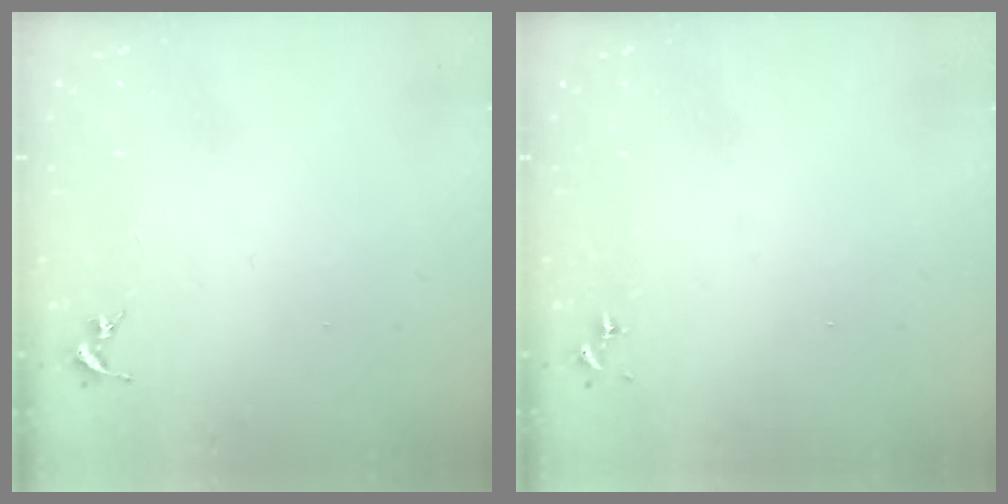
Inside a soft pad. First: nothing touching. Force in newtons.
{"total": 0.0}